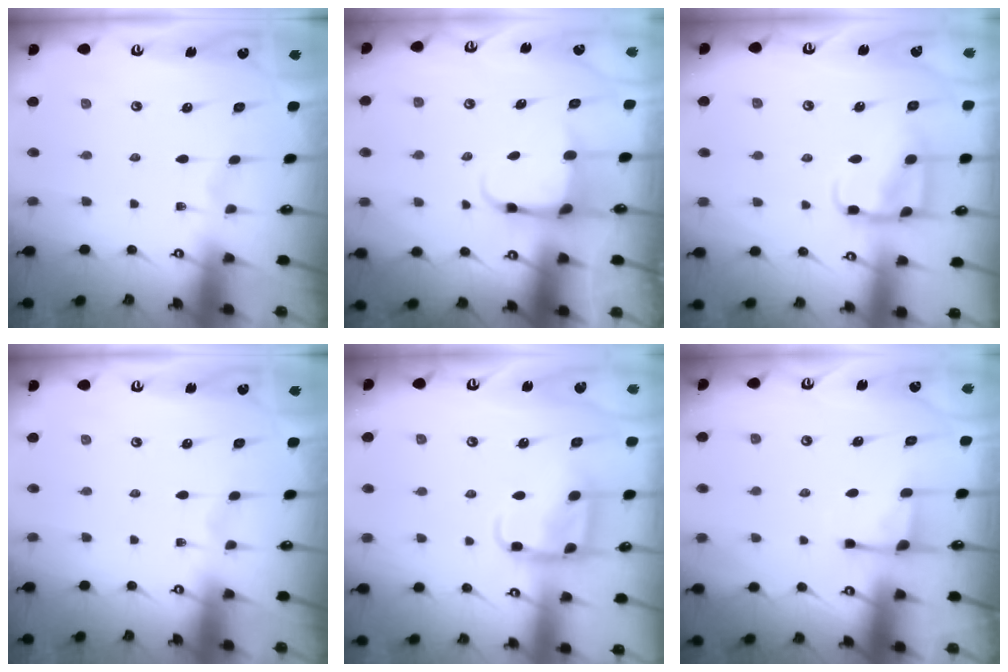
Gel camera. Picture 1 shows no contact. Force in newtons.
{"total": 4.4, "press": 4.3, "slide": 0.9}
{"total": 11.6, "press": 11.5, "slide": 1.1}
{"total": 0.0}
{"total": 11.6, "press": 11.6, "slide": 1.1}
{"total": 3.7, "press": 3.6, "slide": 0.8}